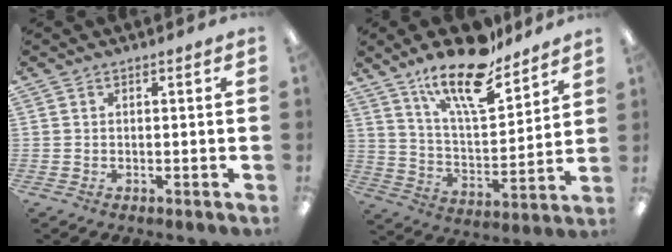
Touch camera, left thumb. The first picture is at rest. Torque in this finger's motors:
{"motor_torque": [0.65, 0.54, 1.33, -1.48, 0.24]}